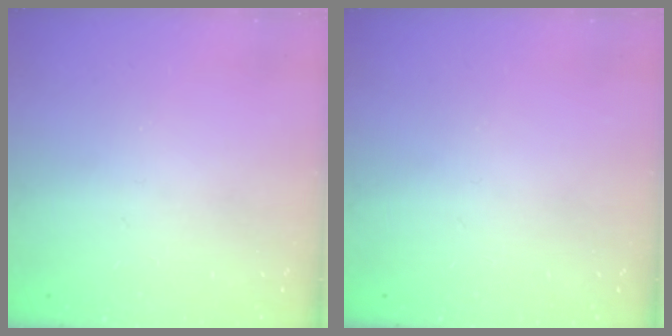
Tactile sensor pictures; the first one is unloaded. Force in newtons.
{"total": 0.0}